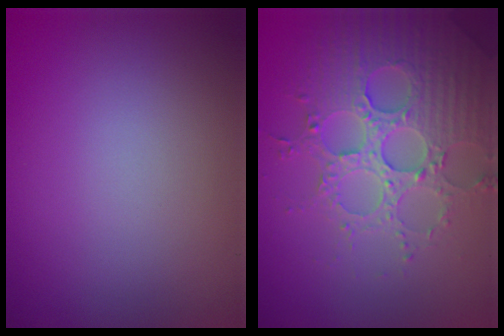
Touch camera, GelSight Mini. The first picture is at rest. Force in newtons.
{"total": 4.7, "press": 4.7, "slide": 0.7}